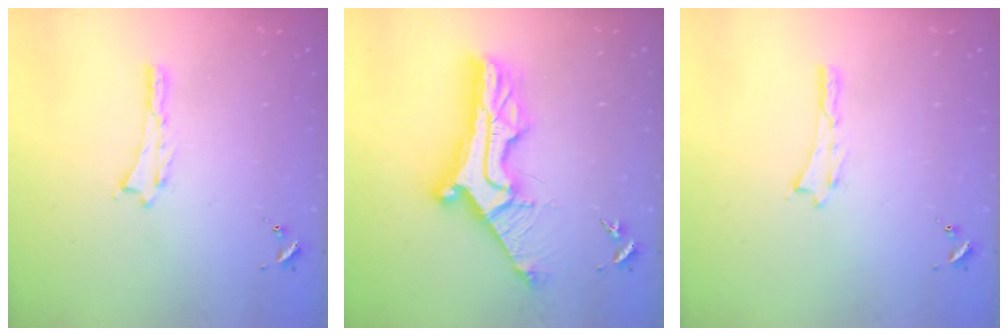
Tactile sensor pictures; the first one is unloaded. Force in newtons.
{"total": 12.7, "press": 12.6, "slide": 1.1}
{"total": 0.0}